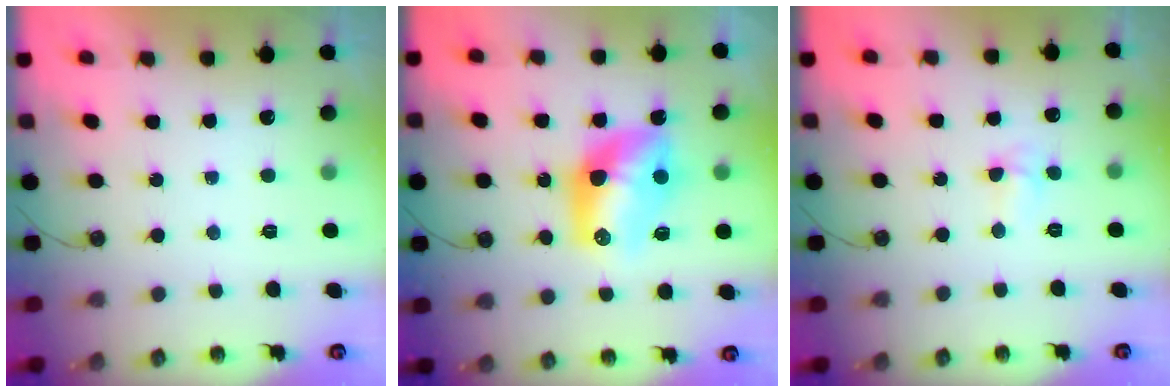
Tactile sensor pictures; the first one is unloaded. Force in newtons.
{"total": 12.3, "press": 12.2, "slide": 1.1}
{"total": 3.8, "press": 3.7, "slide": 0.8}